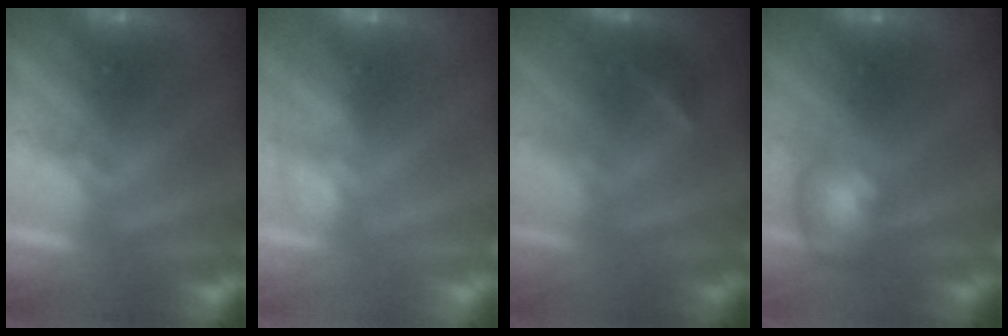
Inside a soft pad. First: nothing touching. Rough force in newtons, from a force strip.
{"total": 2.0}
{"total": 2.4}
{"total": 6.1}